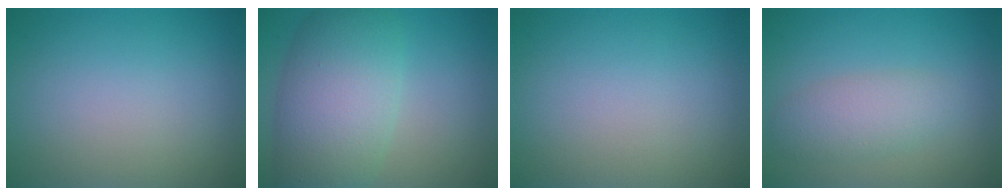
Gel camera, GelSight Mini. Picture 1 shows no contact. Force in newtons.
{"total": 8.6, "press": 8.6, "slide": 0.4}
{"total": 0.0}
{"total": 3.0, "press": 3.0, "slide": 0.1}